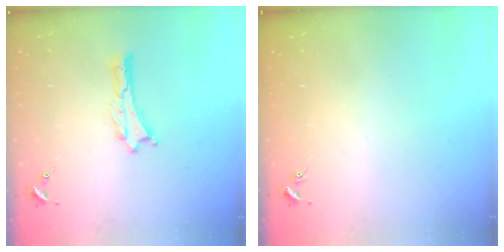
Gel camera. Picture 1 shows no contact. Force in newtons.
{"total": 0.0}